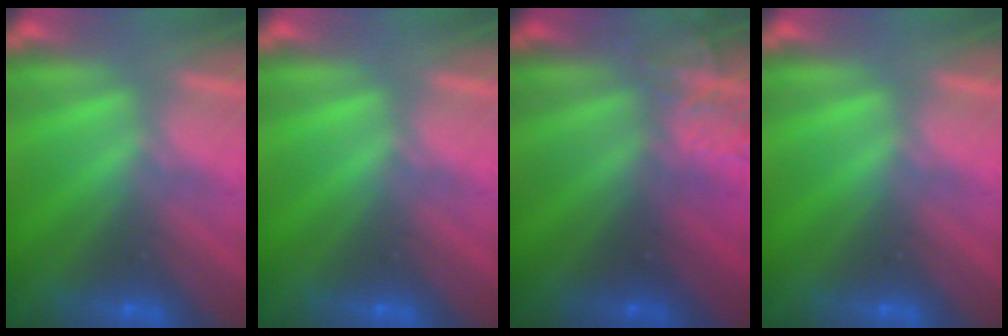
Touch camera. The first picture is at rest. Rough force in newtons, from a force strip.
{"total": 0.0}
{"total": 3.6}
{"total": 0.0}